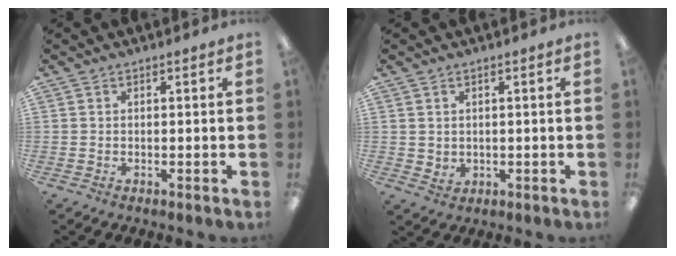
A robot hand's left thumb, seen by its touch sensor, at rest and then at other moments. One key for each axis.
{"total": 2.2, "fx": 1.5, "fy": 1.6, "fz": 0.2, "tx": 0.000, "ty": -0.006, "tz": 0.026}